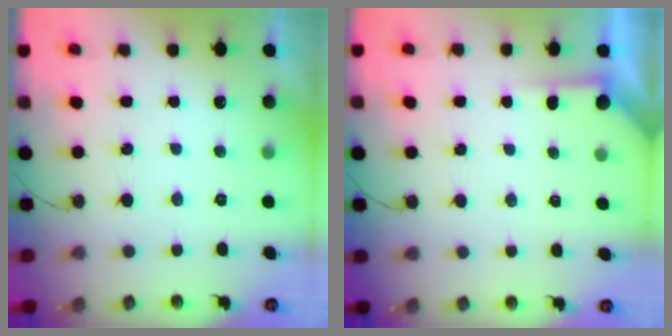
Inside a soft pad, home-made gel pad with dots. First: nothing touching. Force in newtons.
{"total": 2.3, "press": 2.3, "slide": 0.3}